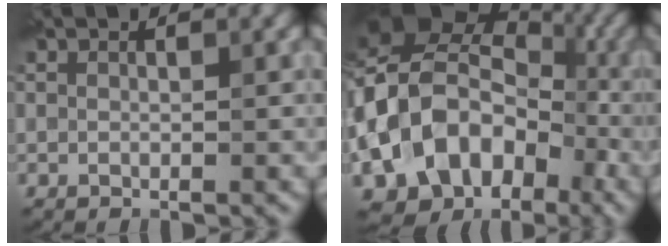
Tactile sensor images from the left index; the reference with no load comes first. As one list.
[{"total": 18.1, "force": [-4.3, 14.1, 10.5], "torque": [-0.188, 0.010, -0.085]}]